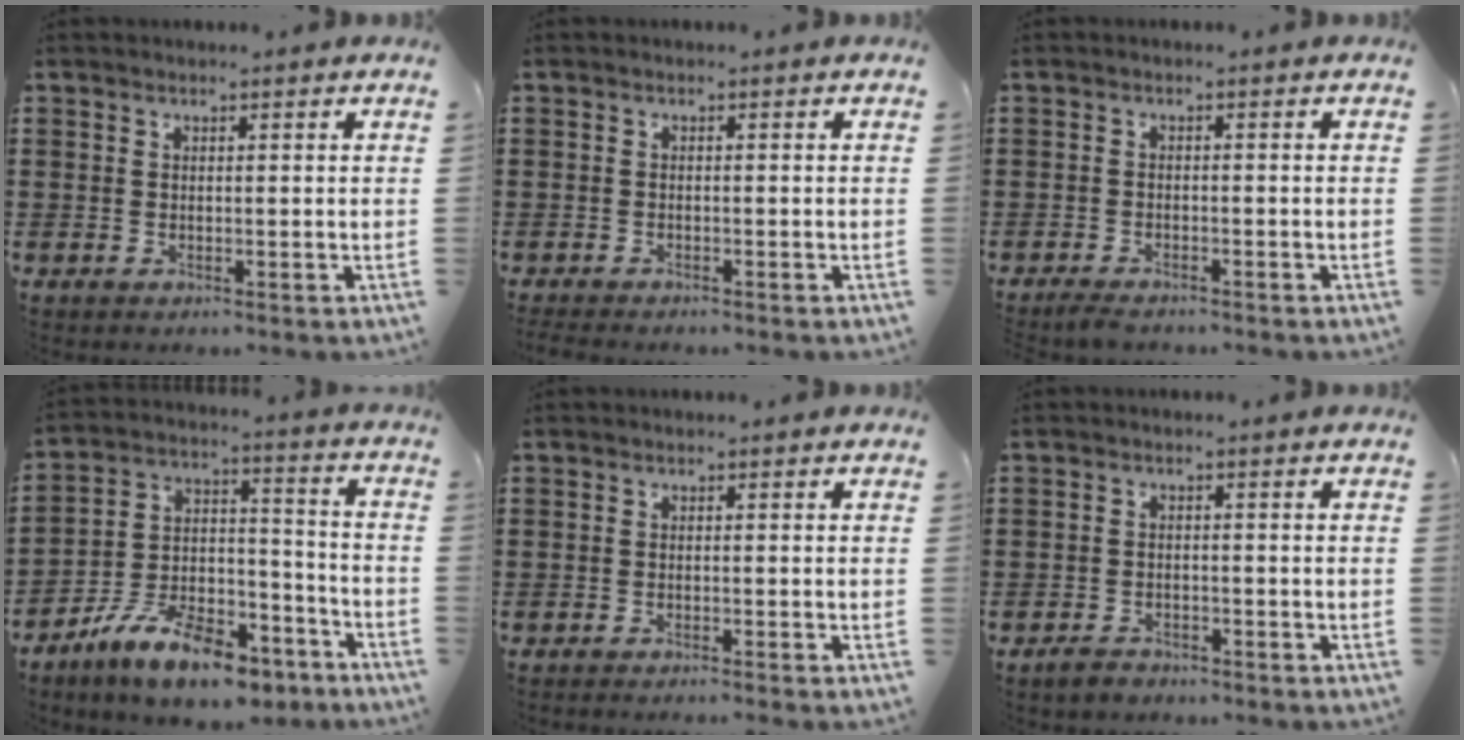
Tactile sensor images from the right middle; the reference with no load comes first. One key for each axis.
{"total": 1.0, "fx": -1.0, "fy": 0.1, "fz": 0.1, "tx": -0.005, "ty": -0.001, "tz": -0.020}
{"total": 1.7, "fx": -1.6, "fy": 0.3, "fz": 0.5, "tx": -0.019, "ty": -0.001, "tz": -0.035}
{"total": 11.8, "fx": -9.5, "fy": 3.6, "fz": 6.0, "tx": -0.117, "ty": 0.040, "tz": -0.185}
{"total": 0.8, "fx": -0.7, "fy": -0.2, "fz": 0.2, "tx": -0.004, "ty": 0.000, "tz": -0.015}
{"total": 1.9, "fx": -1.7, "fy": 0.7, "fz": 0.3, "tx": -0.011, "ty": 0.004, "tz": -0.038}